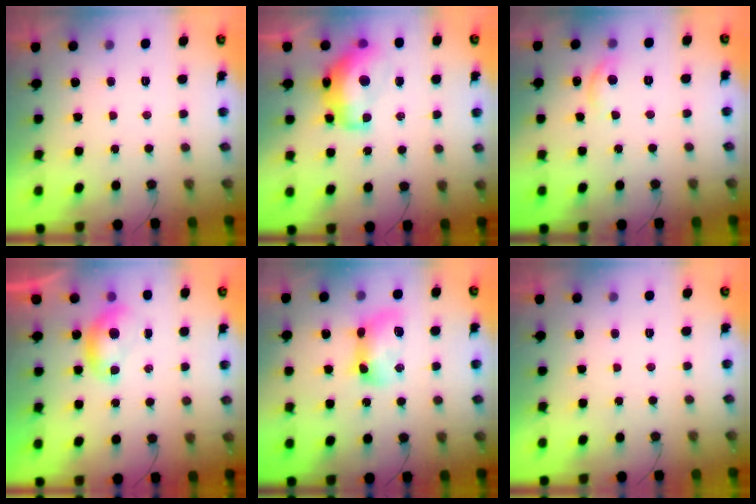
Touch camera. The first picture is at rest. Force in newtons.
{"total": 15.0, "press": 14.9, "slide": 1.8}
{"total": 7.5, "press": 7.5, "slide": 0.6}
{"total": 6.5, "press": 6.4, "slide": 0.9}
{"total": 9.6, "press": 9.5, "slide": 0.7}
{"total": 0.0}